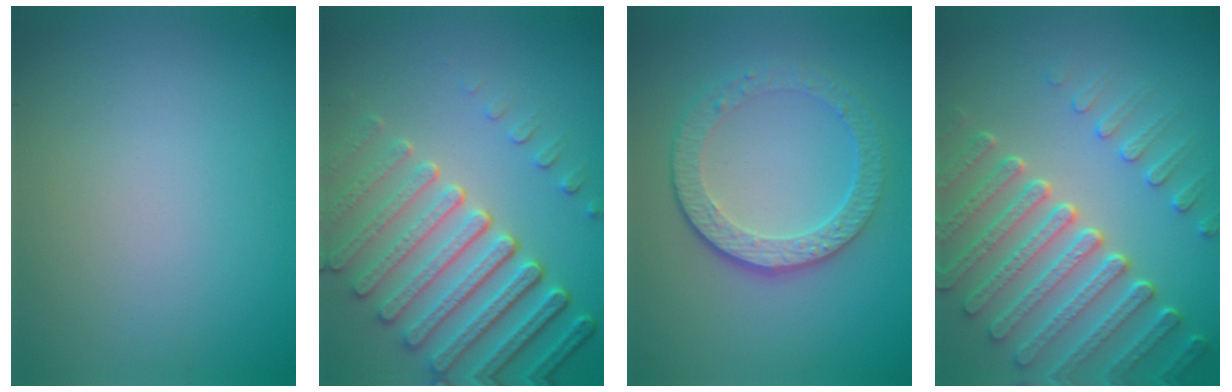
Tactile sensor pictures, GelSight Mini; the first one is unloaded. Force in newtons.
{"total": 8.0, "press": 5.8, "slide": 5.5}
{"total": 4.8, "press": 3.4, "slide": 3.4}
{"total": 7.4, "press": 5.7, "slide": 4.7}